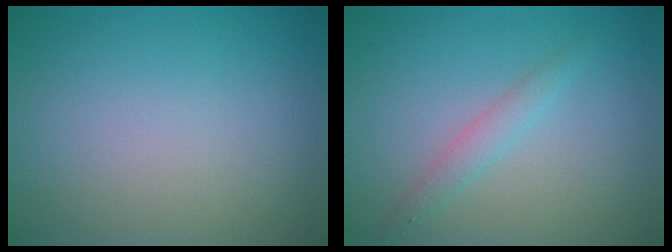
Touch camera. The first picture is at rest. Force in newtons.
{"total": 1.6, "press": 1.6, "slide": 0.0}